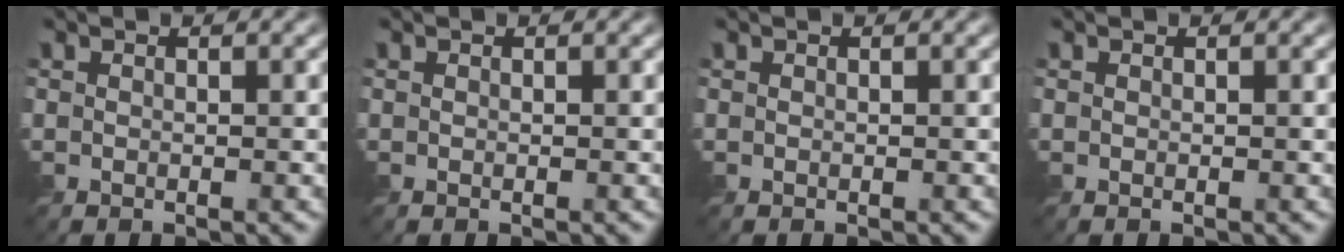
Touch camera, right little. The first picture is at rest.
{"total": 0.0}
{"total": 0.0}
{"total": 0.0}